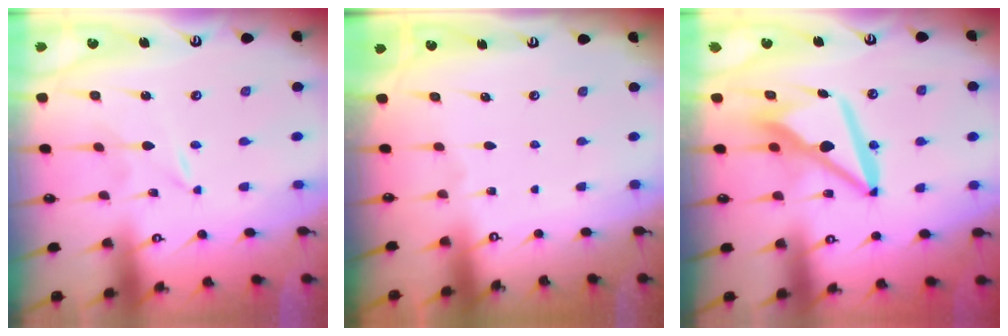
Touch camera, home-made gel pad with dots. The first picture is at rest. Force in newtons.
{"total": 0.0}
{"total": 11.2, "press": 11.1, "slide": 1.4}